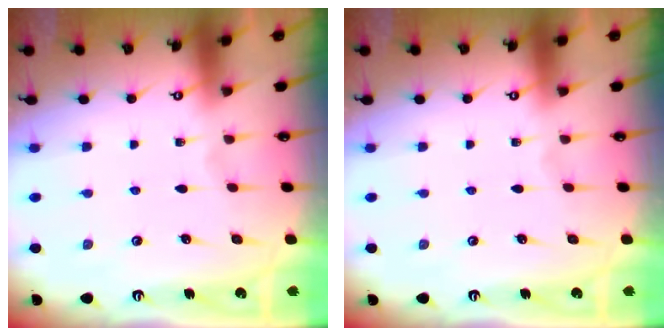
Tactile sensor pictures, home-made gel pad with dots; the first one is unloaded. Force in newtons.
{"total": 0.0}